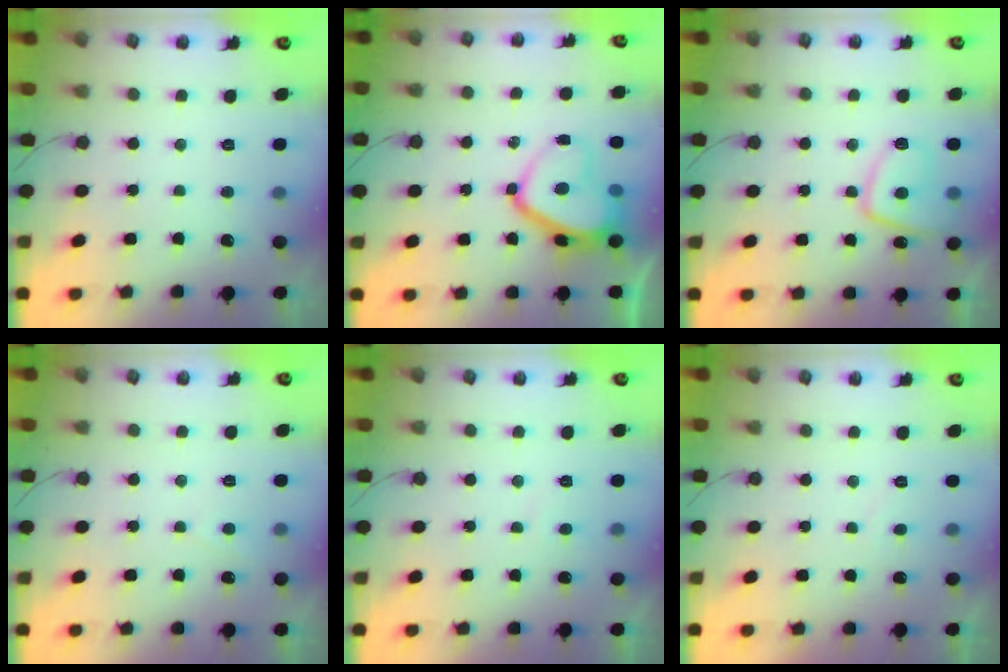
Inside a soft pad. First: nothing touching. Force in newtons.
{"total": 11.3, "press": 11.1, "slide": 1.8}
{"total": 10.4, "press": 10.4, "slide": 1.3}
{"total": 2.3, "press": 2.3, "slide": 0.4}
{"total": 0.6, "press": 0.4, "slide": 0.4}
{"total": 0.6, "press": 0.3, "slide": 0.5}